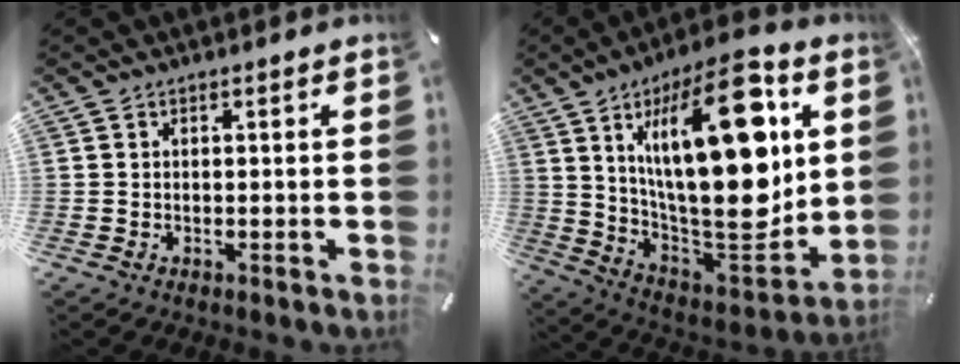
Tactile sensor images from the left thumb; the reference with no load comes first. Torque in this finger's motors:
{"motor_torque": [2.66, 2.35, 2.77, 0.00, 0.52]}